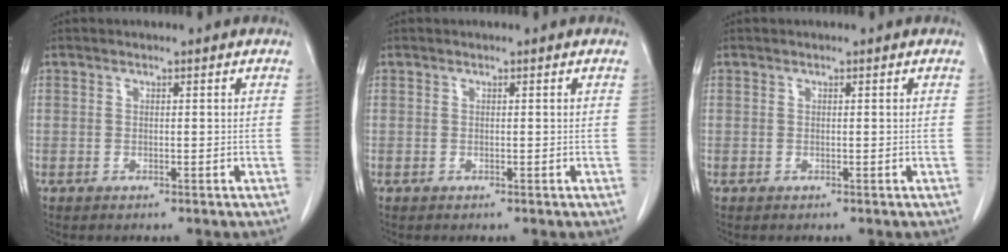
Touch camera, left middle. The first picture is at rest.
{"total": 0.0}
{"total": 0.0}